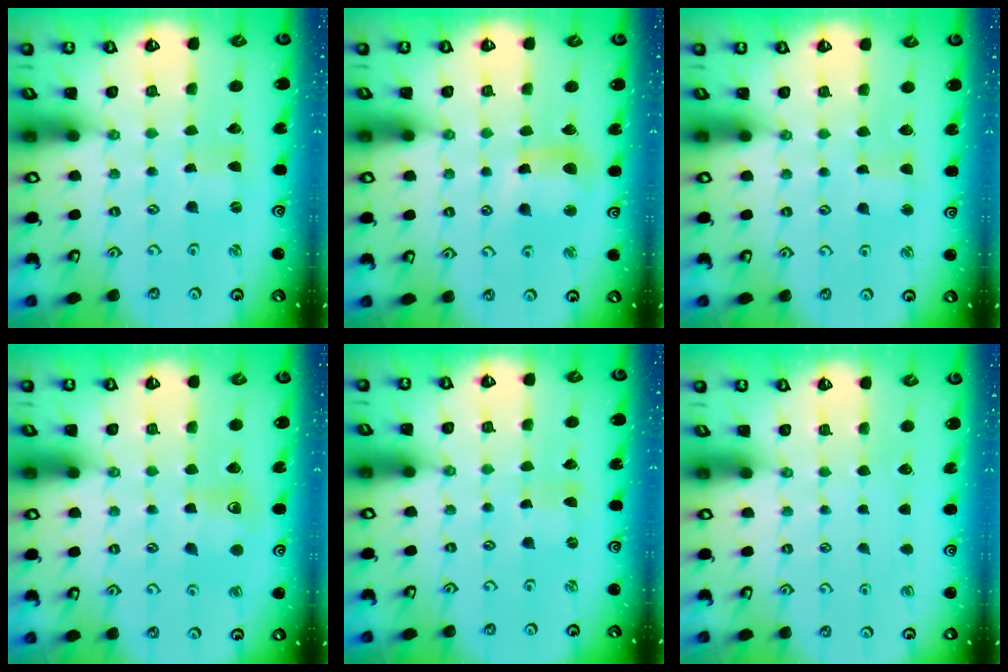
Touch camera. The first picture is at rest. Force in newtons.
{"total": 9.5, "press": 9.4, "slide": 1.1}
{"total": 2.2, "press": 2.2, "slide": 0.2}
{"total": 7.3, "press": 7.3, "slide": 0.5}
{"total": 0.0}
{"total": 0.0}